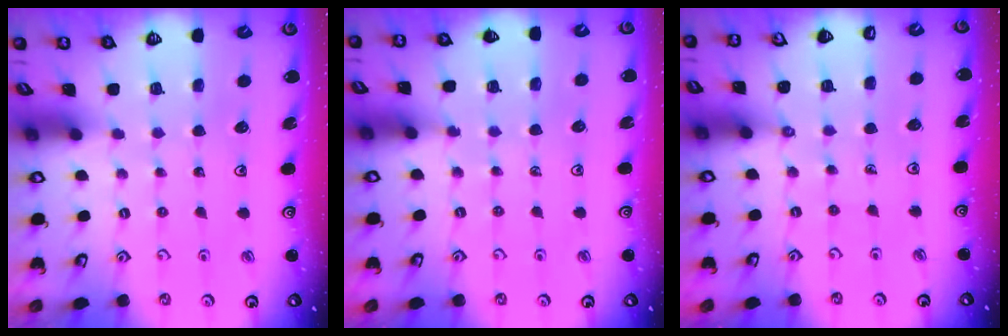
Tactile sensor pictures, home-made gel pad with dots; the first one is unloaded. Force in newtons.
{"total": 5.9, "press": 5.8, "slide": 1.1}
{"total": 1.5, "press": 1.5, "slide": 0.2}